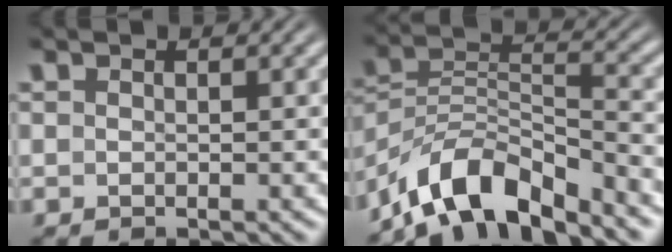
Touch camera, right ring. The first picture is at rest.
{"total": 8.7, "force": [-5.4, 4.7, 4.9], "torque": [-0.098, -0.034, -0.074]}